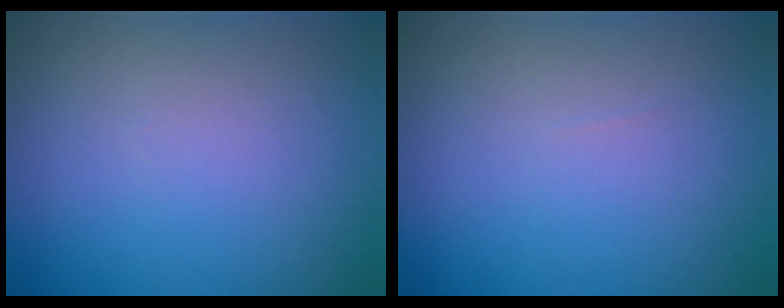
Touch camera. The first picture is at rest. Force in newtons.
{"total": 0.0}